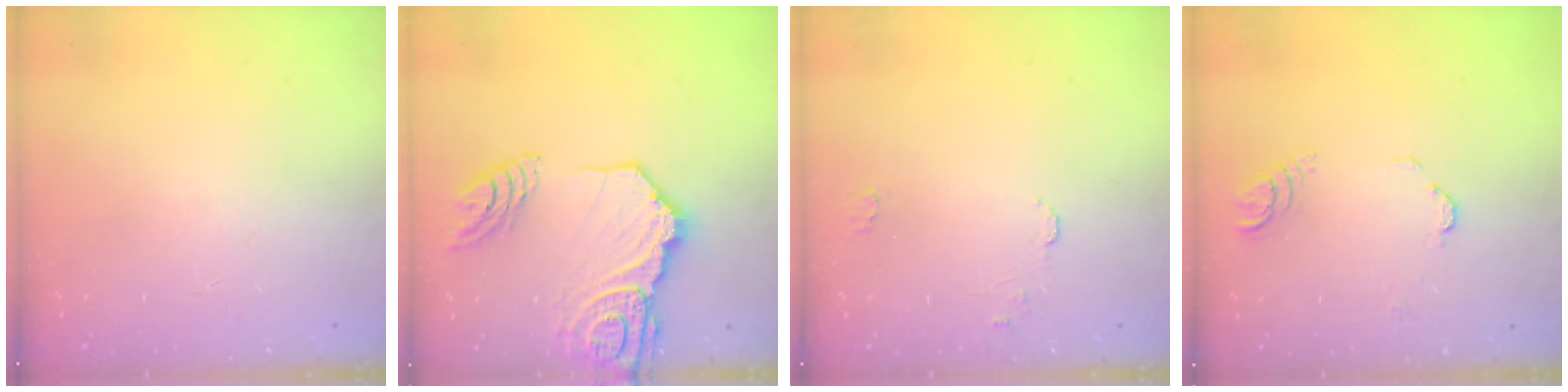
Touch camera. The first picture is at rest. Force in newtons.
{"total": 20.3, "press": 20.1, "slide": 2.6}
{"total": 4.6, "press": 4.6, "slide": 0.4}
{"total": 3.1, "press": 3.1, "slide": 0.2}